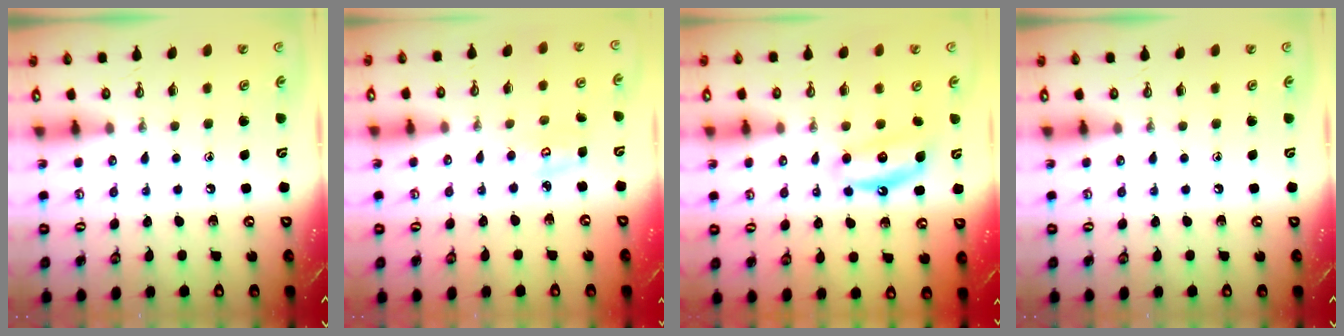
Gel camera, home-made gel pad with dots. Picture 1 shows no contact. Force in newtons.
{"total": 4.1, "press": 4.1, "slide": 0.3}
{"total": 6.0, "press": 6.0, "slide": 0.7}
{"total": 0.0}